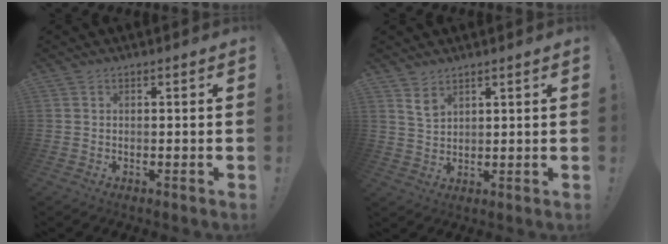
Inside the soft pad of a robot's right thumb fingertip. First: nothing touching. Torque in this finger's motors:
{"motor_torque": [0.09, 0.02, -0.48, -0.50, -0.01]}